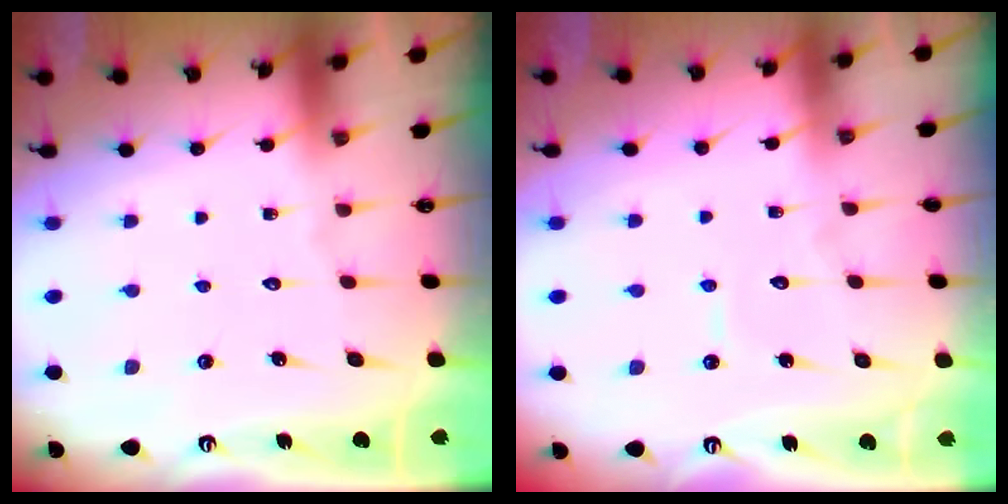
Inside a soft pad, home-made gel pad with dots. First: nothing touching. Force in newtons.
{"total": 3.7, "press": 3.7, "slide": 0.1}